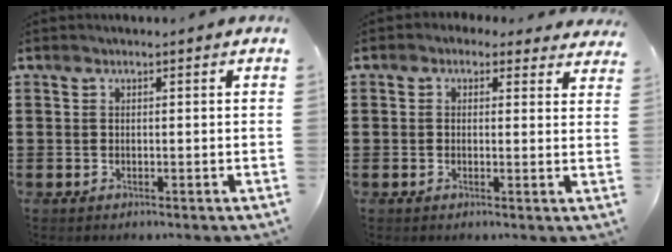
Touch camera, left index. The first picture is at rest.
{"total": 1.6, "force": [1.1, 1.0, 0.5], "torque": [-0.015, 0.006, 0.019]}